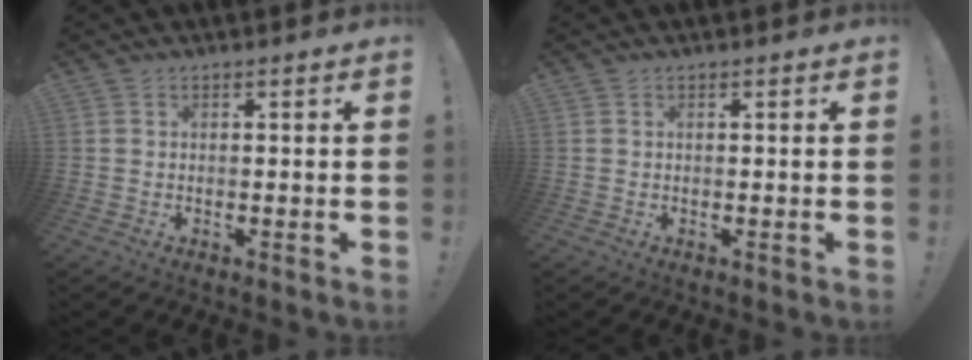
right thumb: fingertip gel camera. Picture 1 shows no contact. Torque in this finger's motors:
{"motor_torque": [0.00, -0.04, -0.11, 0.09, 0.02]}